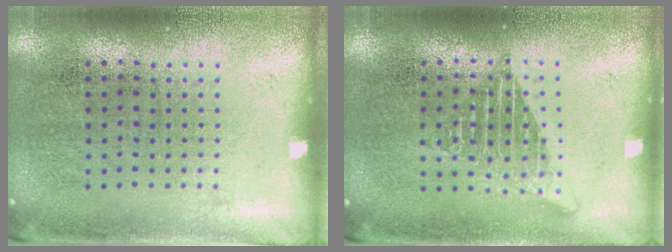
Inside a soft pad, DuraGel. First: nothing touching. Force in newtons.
{"total": 2.4, "press": 2.4, "slide": 0.2}